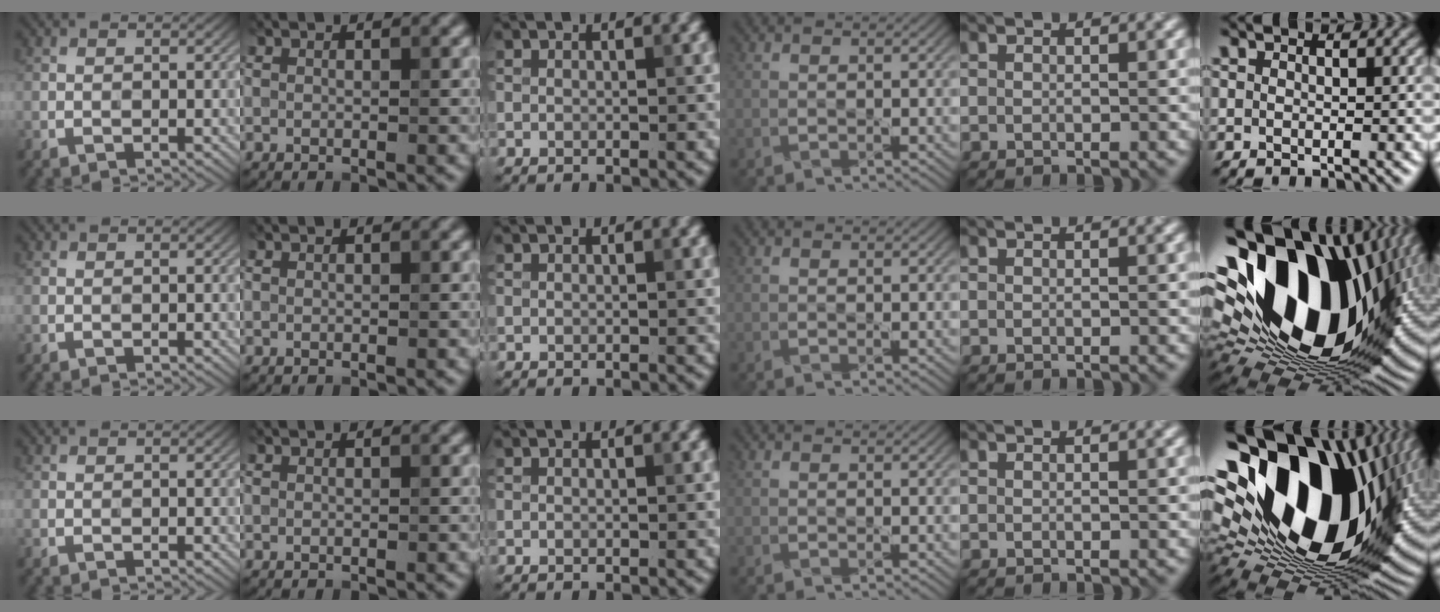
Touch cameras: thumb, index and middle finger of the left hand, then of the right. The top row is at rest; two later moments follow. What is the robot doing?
{"motion": "shake", "object": "handbell"}